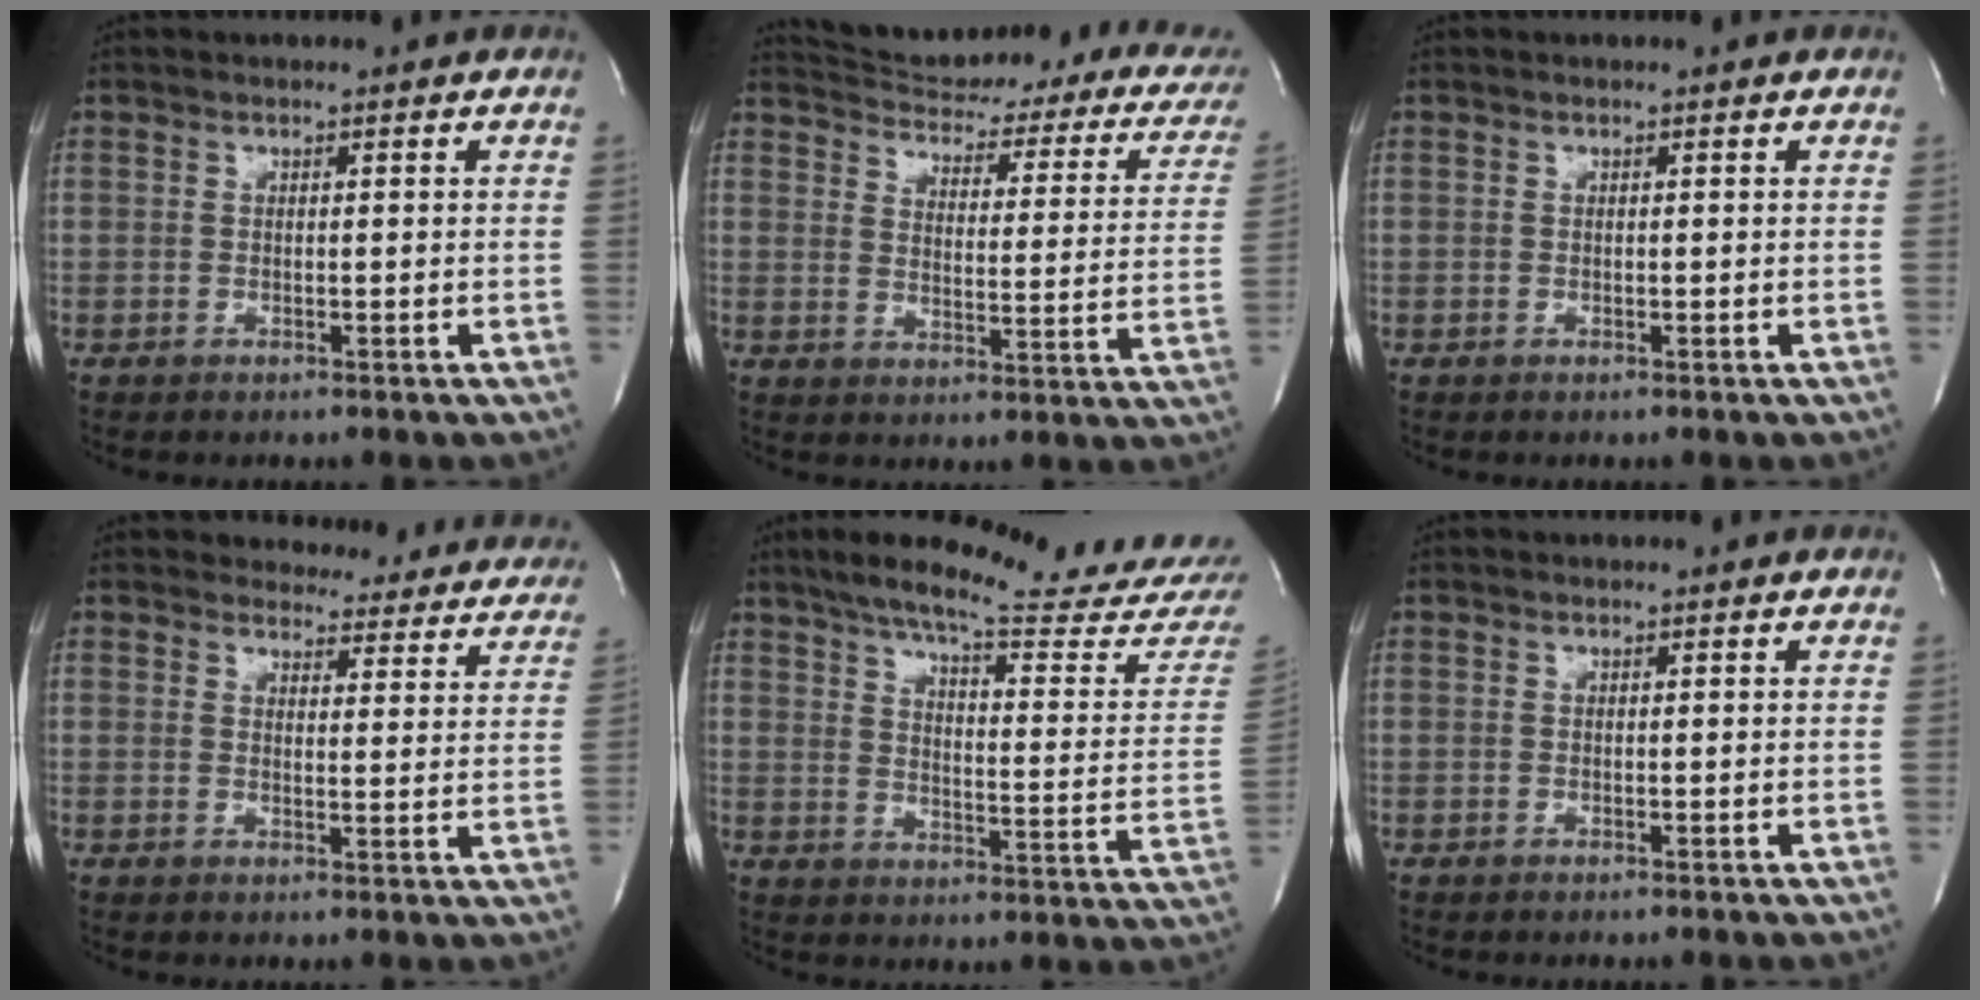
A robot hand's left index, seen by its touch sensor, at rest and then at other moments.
{"total": 25.0, "force": [22.2, 6.0, 10.0], "torque": [-0.138, -0.048, 0.255]}
{"total": 0.0}
{"total": 16.1, "force": [15.3, 4.6, 2.0], "torque": [0.008, -0.048, 0.151]}
{"total": 24.0, "force": [21.6, 0.7, 10.3], "torque": [-0.153, -0.084, 0.273]}
{"total": 0.0}